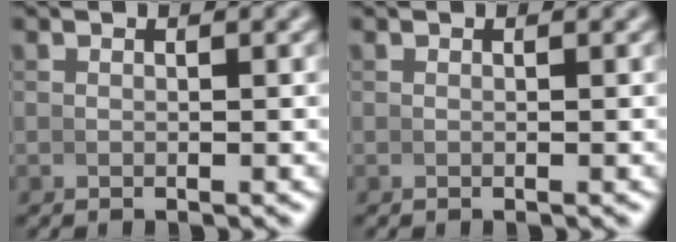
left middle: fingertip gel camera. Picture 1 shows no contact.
{"total": 0.0}